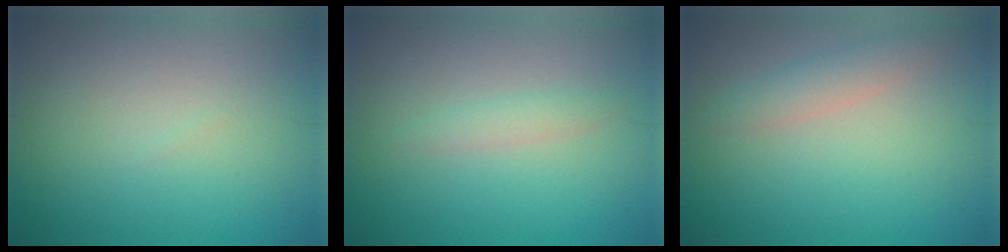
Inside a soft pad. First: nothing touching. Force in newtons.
{"total": 1.3, "press": 1.3, "slide": 0.0}
{"total": 2.0, "press": 2.0, "slide": 0.1}